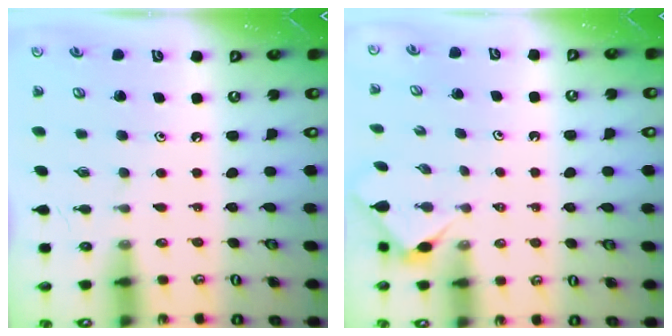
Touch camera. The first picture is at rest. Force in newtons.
{"total": 2.5, "press": 2.4, "slide": 0.5}